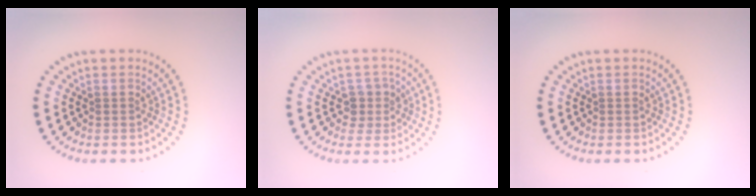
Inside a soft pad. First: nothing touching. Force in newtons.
{"total": 1.9, "press": 1.6, "slide": 1.0}
{"total": 0.0}